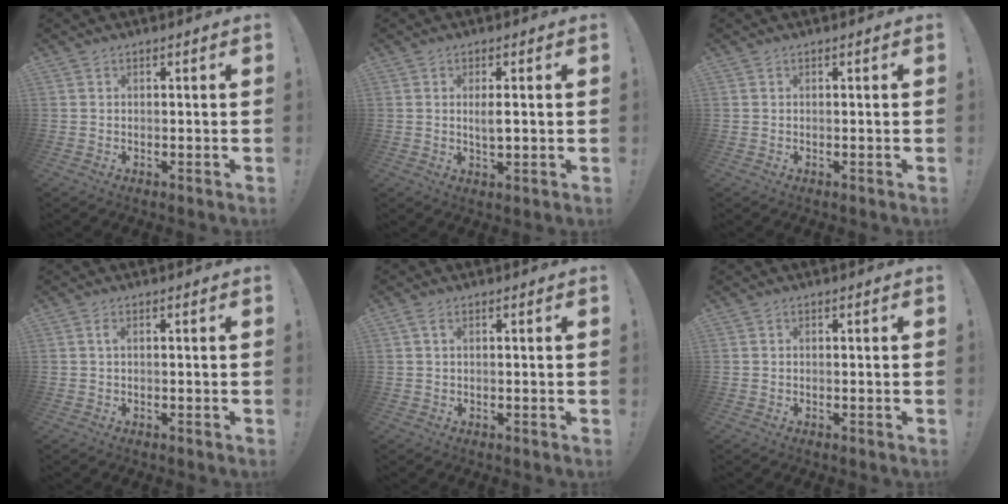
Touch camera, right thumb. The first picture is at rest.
{"total": 3.5, "force": [0.5, 1.1, 3.3], "torque": [-0.045, -0.007, 0.004]}
{"total": 0.0}
{"total": 1.2, "force": [0.2, 0.0, 1.2], "torque": [-0.024, 0.003, 0.002]}
{"total": 1.7, "force": [0.8, 0.6, 1.4], "torque": [-0.032, 0.004, 0.015]}
{"total": 0.0}